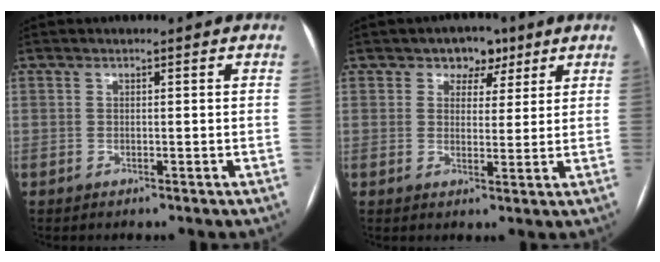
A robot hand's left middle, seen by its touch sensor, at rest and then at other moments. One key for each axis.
{"total": 4.6, "fx": 2.7, "fy": 3.3, "fz": 1.6, "tx": -0.010, "ty": 0.008, "tz": 0.038}